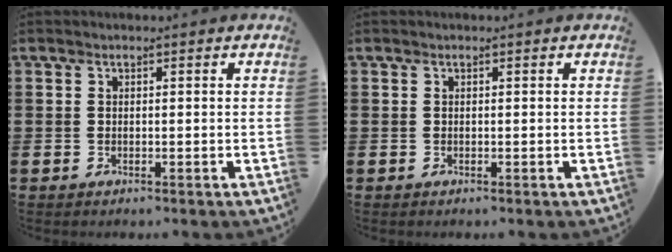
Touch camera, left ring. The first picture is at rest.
{"total": 0.0}